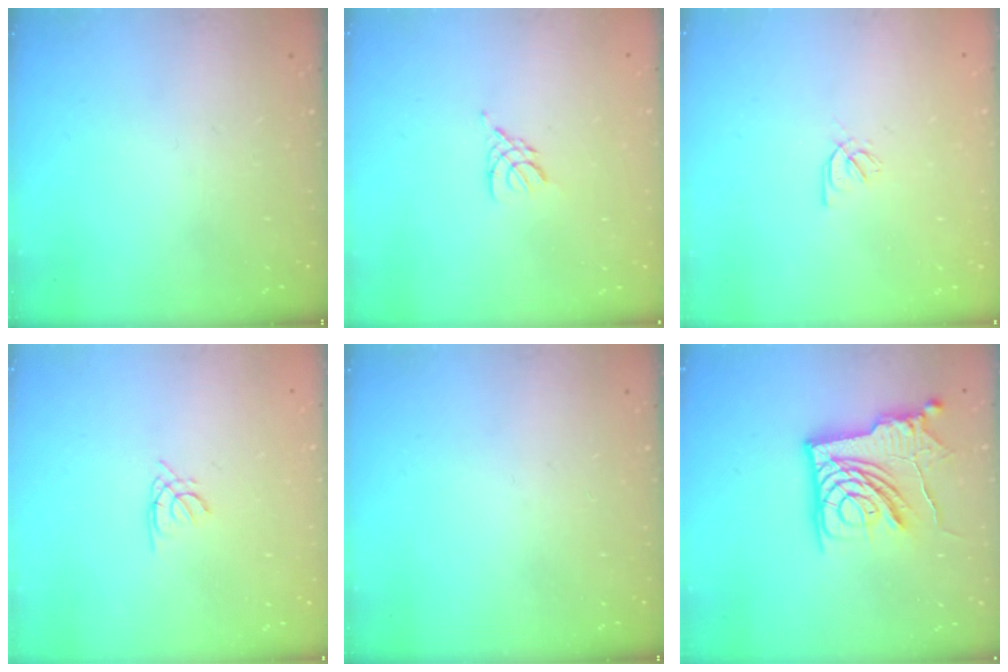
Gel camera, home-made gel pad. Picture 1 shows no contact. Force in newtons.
{"total": 2.9, "press": 2.8, "slide": 0.6}
{"total": 2.2, "press": 2.1, "slide": 0.6}
{"total": 1.3, "press": 1.2, "slide": 0.4}
{"total": 0.0}
{"total": 14.2, "press": 14.1, "slide": 1.1}